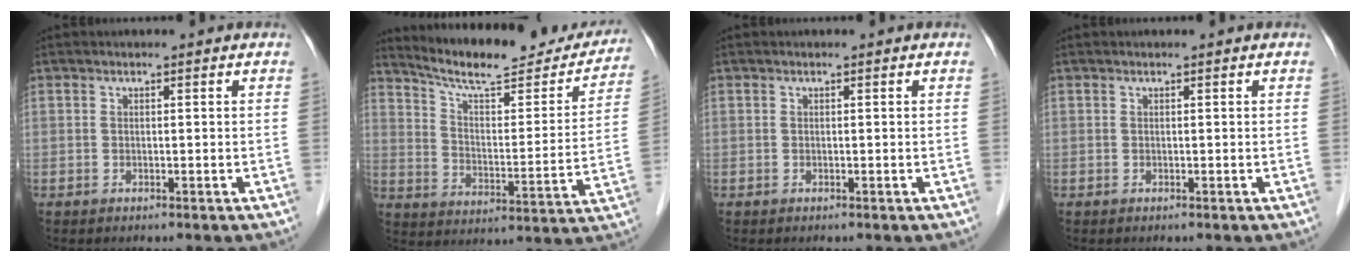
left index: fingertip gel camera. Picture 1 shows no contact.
{"total": 20.9, "force": [19.0, 3.9, 7.7], "torque": [-0.108, -0.032, 0.259]}
{"total": 0.0}
{"total": 0.0}